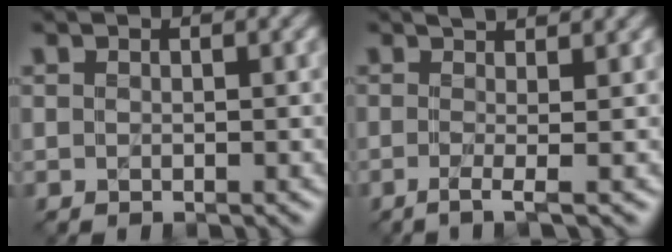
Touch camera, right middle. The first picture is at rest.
{"total": 3.8, "force": [0.1, 1.0, 3.6], "torque": [-0.044, 0.006, -0.014]}